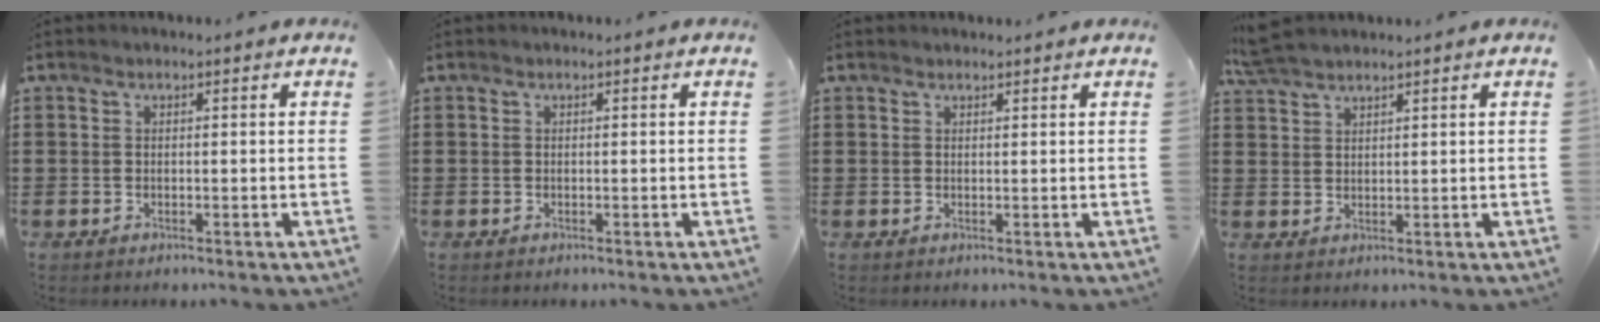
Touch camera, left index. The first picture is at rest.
{"total": 0.0}
{"total": 0.8, "force": [0.8, 0.1, 0.0], "torque": [-0.003, 0.000, 0.017]}
{"total": 3.8, "force": [3.5, 0.7, 1.4], "torque": [-0.036, 0.000, 0.067]}